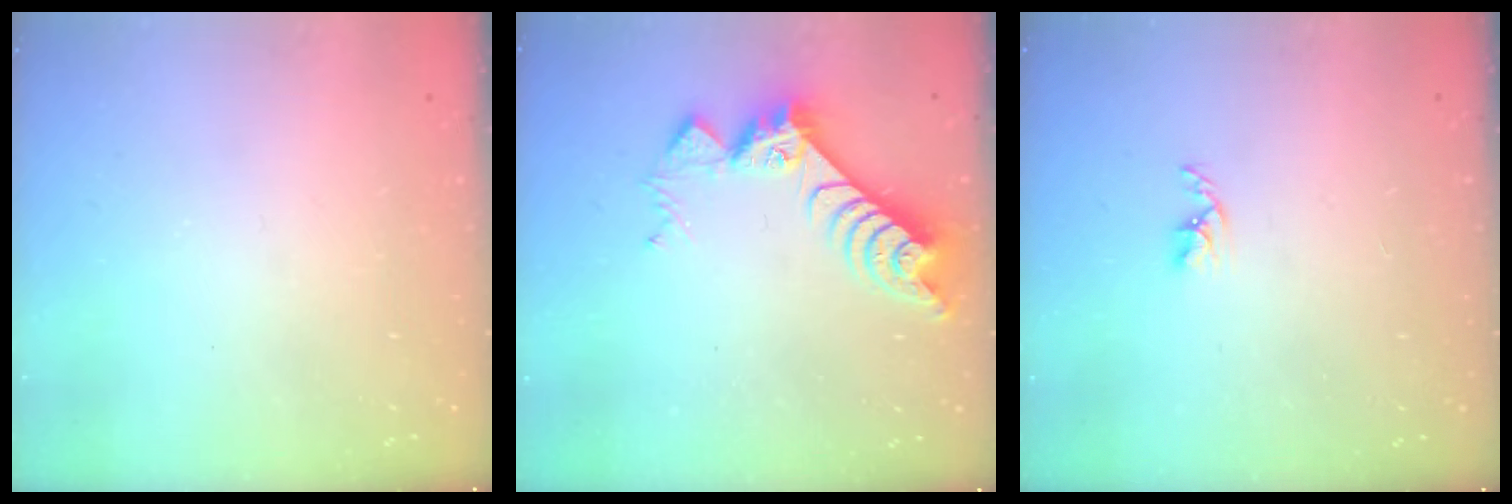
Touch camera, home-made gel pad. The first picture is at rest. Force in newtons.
{"total": 9.3, "press": 9.3, "slide": 1.0}
{"total": 2.5, "press": 2.5, "slide": 0.4}